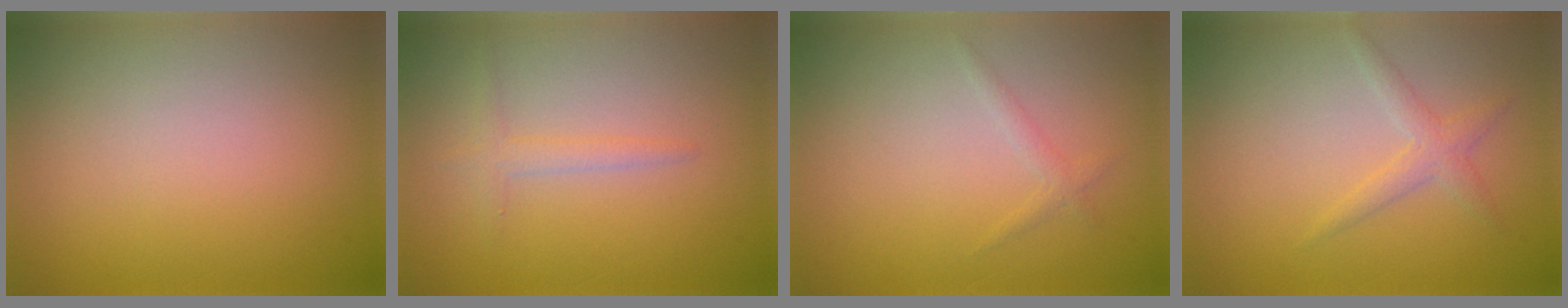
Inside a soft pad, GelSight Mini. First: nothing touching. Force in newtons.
{"total": 1.5, "press": 1.5, "slide": 0.1}
{"total": 0.9, "press": 0.9, "slide": 0.1}
{"total": 1.8, "press": 1.8, "slide": 0.1}